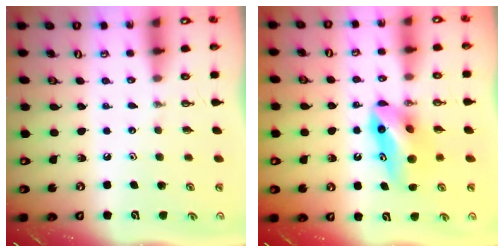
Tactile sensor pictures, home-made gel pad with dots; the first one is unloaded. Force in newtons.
{"total": 9.1, "press": 7.9, "slide": 4.5}